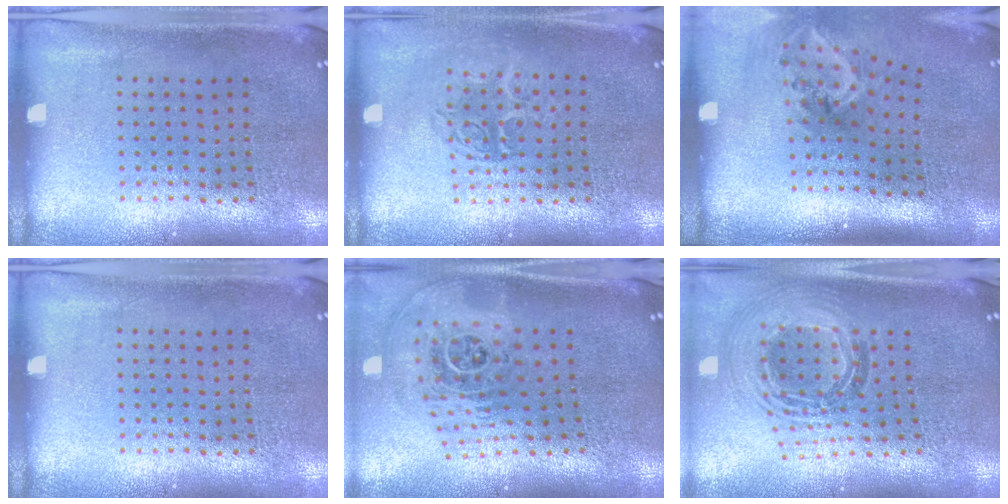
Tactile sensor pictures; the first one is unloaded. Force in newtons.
{"total": 1.2, "press": 1.1, "slide": 0.5}
{"total": 2.1, "press": 1.3, "slide": 1.6}
{"total": 0.0}
{"total": 2.6, "press": 1.8, "slide": 1.9}
{"total": 1.6, "press": 1.4, "slide": 0.8}